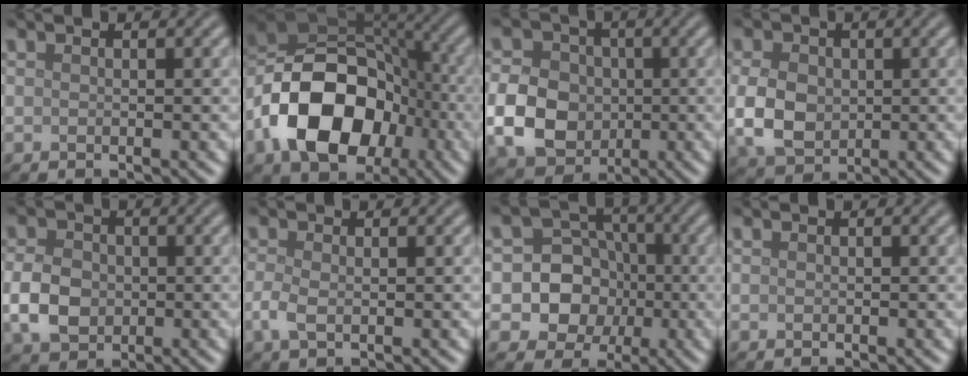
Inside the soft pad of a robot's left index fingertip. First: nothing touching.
{"total": 13.7, "force": [-4.5, 9.5, 8.7], "torque": [-0.164, -0.008, -0.091]}
{"total": 7.0, "force": [-1.2, 5.8, 3.7], "torque": [-0.079, -0.004, -0.032]}
{"total": 5.3, "force": [-0.2, 4.1, 3.4], "torque": [-0.077, -0.002, -0.006]}
{"total": 4.4, "force": [-0.8, 3.4, 2.6], "torque": [-0.057, -0.001, -0.020]}
{"total": 1.9, "force": [-0.4, 0.9, 1.6], "torque": [-0.041, -0.004, -0.009]}
{"total": 8.3, "force": [-1.3, 7.8, 2.5], "torque": [-0.035, 0.024, -0.046]}
{"total": 0.0}